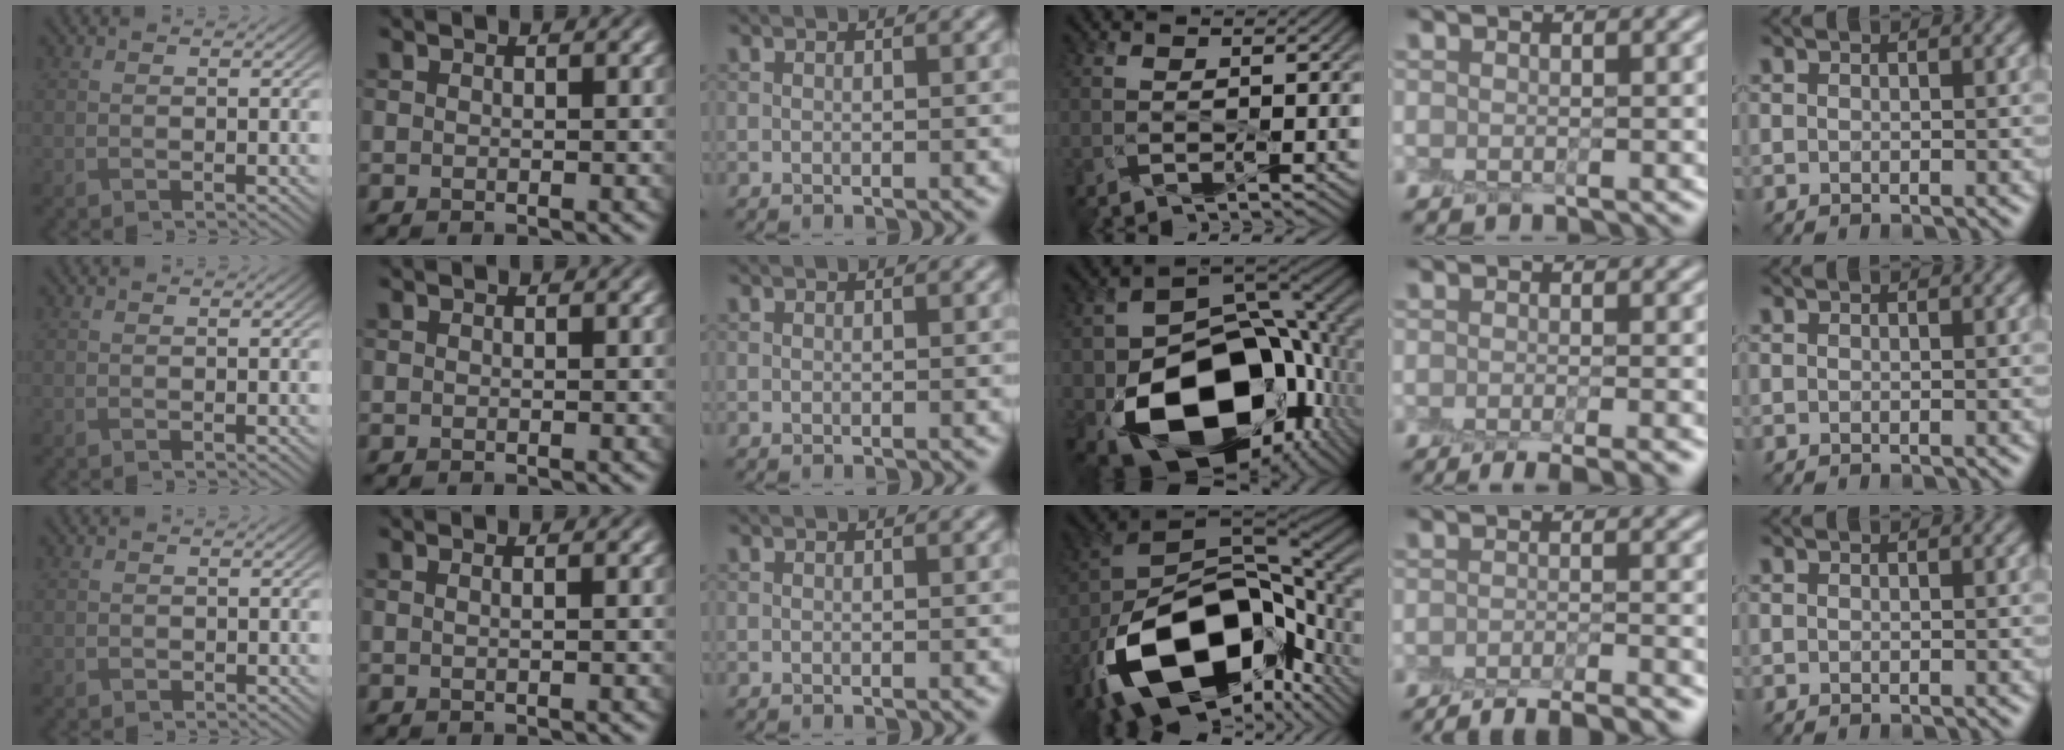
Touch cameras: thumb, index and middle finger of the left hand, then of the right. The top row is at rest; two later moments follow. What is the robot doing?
{"motion": "peel", "object": "plastic screen protector"}